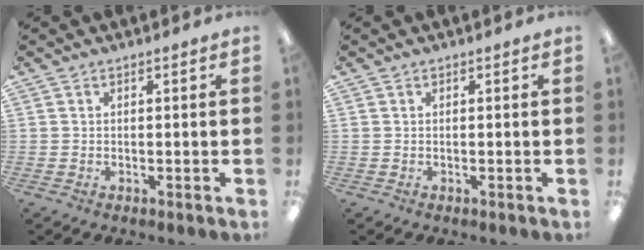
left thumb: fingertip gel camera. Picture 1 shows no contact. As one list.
[{"total": 0.0}]